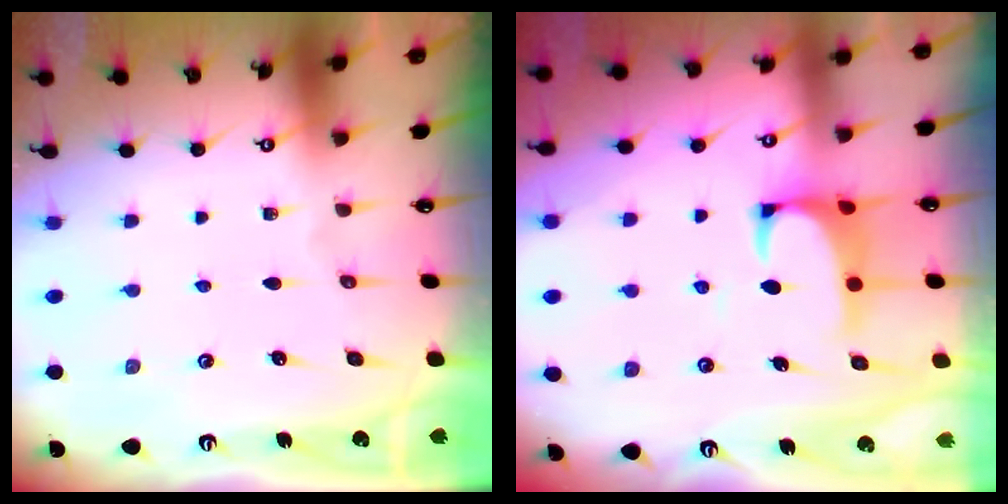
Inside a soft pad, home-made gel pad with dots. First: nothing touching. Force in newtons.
{"total": 1.6, "press": 1.4, "slide": 0.7}